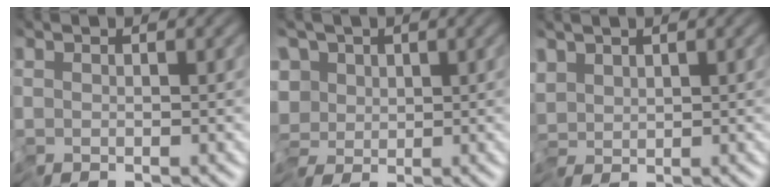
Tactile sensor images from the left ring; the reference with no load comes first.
{"total": 4.1, "force": [-0.5, 3.1, 2.7], "torque": [-0.033, 0.016, -0.030]}
{"total": 1.2, "force": [0.1, 0.5, 1.1], "torque": [-0.018, 0.005, -0.004]}